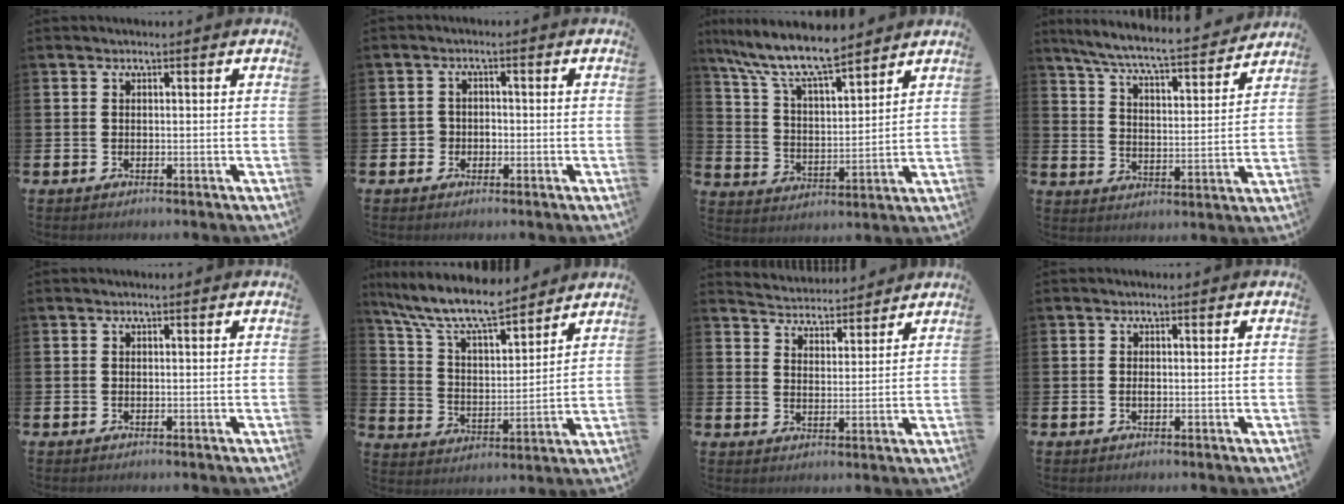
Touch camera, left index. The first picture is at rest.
{"total": 2.1, "force": [-0.9, 2.0, 0.1], "torque": [-0.005, 0.003, -0.023]}
{"total": 9.4, "force": [8.4, 1.5, 4.0], "torque": [-0.108, -0.043, 0.149]}
{"total": 7.1, "force": [6.7, 0.3, 2.5], "torque": [-0.081, -0.048, 0.113]}
{"total": 0.0}
{"total": 10.0, "force": [9.0, 2.0, 4.0], "torque": [-0.113, -0.049, 0.158]}
{"total": 4.6, "force": [4.5, 0.6, -0.4], "torque": [-0.003, -0.033, 0.079]}
{"total": 0.5, "force": [-0.1, 0.2, 0.5], "torque": [-0.006, -0.003, -0.003]}